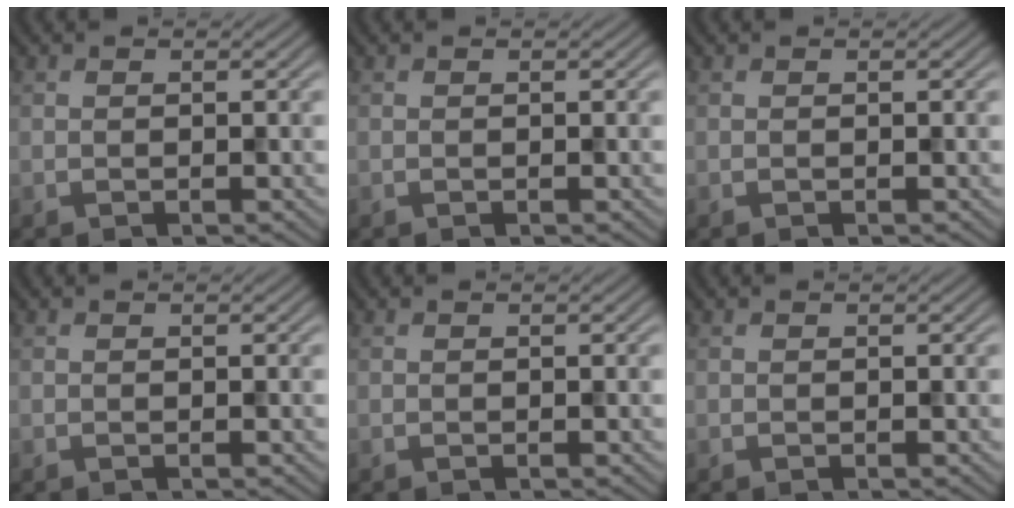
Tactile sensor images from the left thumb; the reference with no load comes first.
{"total": 0.0}
{"total": 0.0}
{"total": 0.0}
{"total": 0.0}
{"total": 0.0}